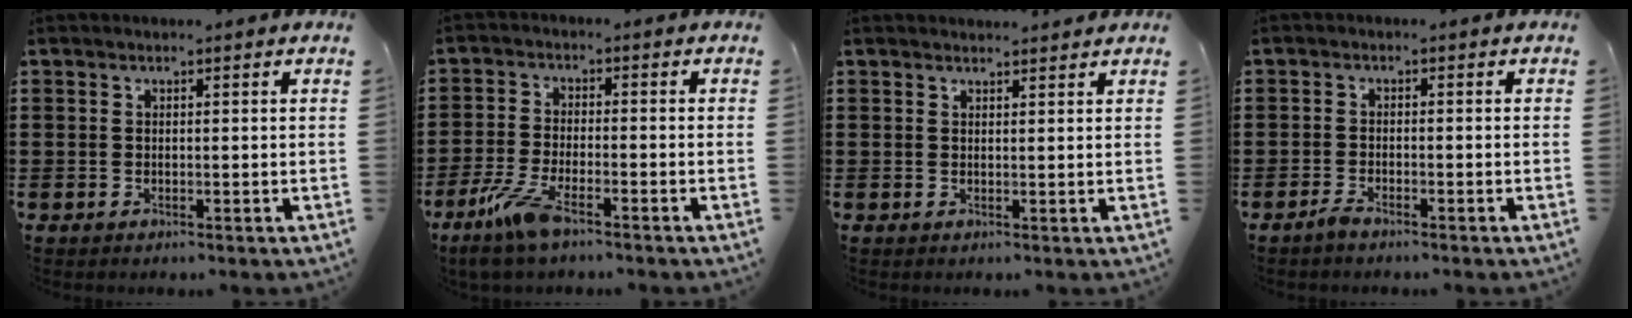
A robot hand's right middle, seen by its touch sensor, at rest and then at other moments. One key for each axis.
{"total": 6.8, "fx": -4.1, "fy": 1.6, "fz": 5.1, "tx": -0.122, "ty": -0.015, "tz": -0.080}
{"total": 1.3, "fx": 1.3, "fy": 0.0, "fz": 0.1, "tx": 0.003, "ty": -0.002, "tz": 0.023}
{"total": 1.6, "fx": -1.3, "fy": 0.3, "fz": 0.9, "tx": -0.025, "ty": -0.004, "tz": -0.028}